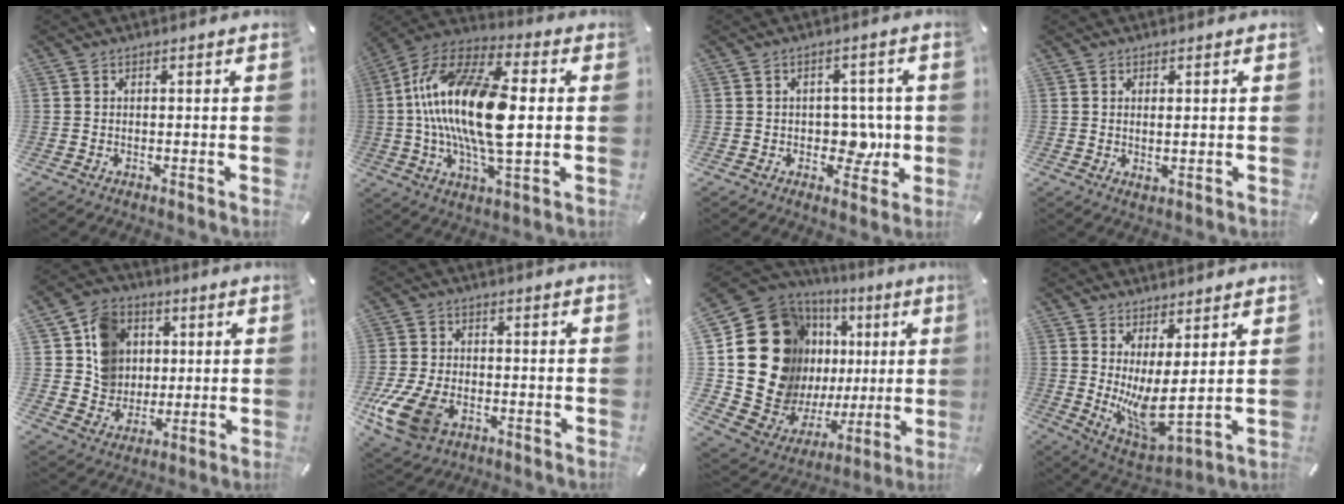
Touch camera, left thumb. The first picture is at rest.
{"total": 22.3, "force": [0.5, 9.2, 20.3], "torque": [-0.416, -0.003, 0.007]}
{"total": 6.8, "force": [-0.5, 5.0, 4.6], "torque": [-0.044, -0.001, -0.010]}
{"total": 1.6, "force": [0.7, 0.4, 1.4], "torque": [-0.027, -0.001, 0.013]}
{"total": 11.0, "force": [2.5, 10.1, 3.6], "torque": [-0.059, 0.003, 0.054]}
{"total": 13.5, "force": [-4.7, 9.3, 8.7], "torque": [-0.188, 0.015, -0.084]}
{"total": 23.4, "force": [4.7, 18.8, 13.1], "torque": [-0.206, -0.059, 0.121]}
{"total": 7.6, "force": [1.9, 2.4, 7.0], "torque": [-0.131, -0.056, 0.038]}